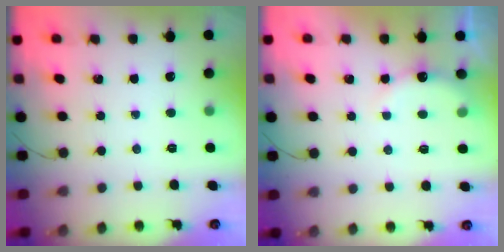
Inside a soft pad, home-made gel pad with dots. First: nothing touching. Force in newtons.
{"total": 7.5, "press": 7.4, "slide": 1.3}